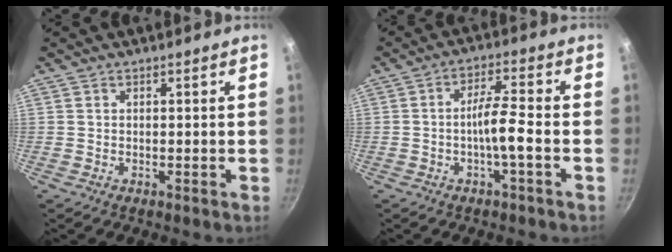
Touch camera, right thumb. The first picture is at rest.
{"total": 6.0, "force": [-1.8, 0.5, 5.7], "torque": [-0.109, 0.027, -0.034]}